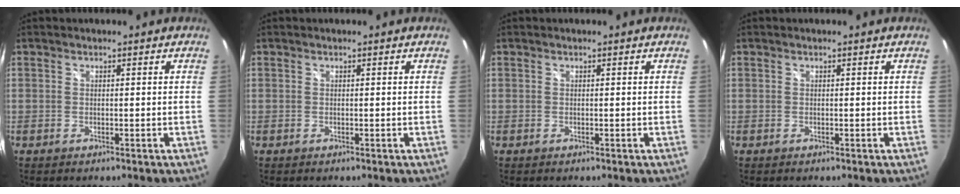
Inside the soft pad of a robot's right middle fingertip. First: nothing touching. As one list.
[{"total": 0.0}, {"total": 0.0}, {"total": 0.0}]